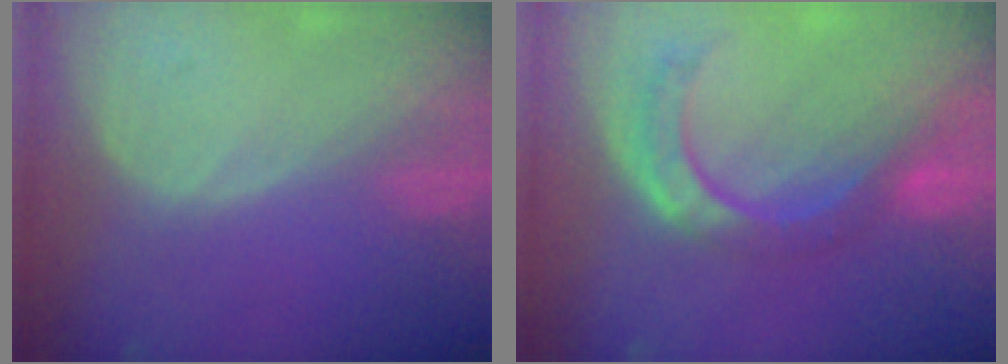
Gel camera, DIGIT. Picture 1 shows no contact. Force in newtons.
{"total": 8.2, "press": 7.2, "slide": 3.8}